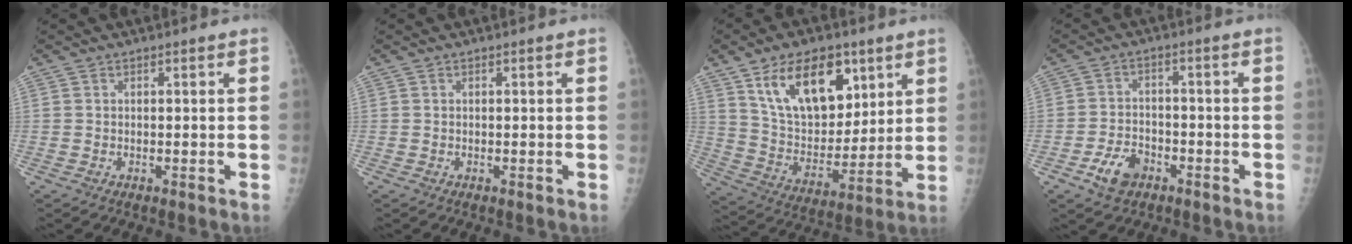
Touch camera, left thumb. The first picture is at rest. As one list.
[{"total": 0.0}, {"total": 18.3, "force": [9.4, 10.4, 11.8], "torque": [-0.145, -0.049, 0.175]}, {"total": 6.2, "force": [-3.4, 4.0, 3.3], "torque": [-0.054, 0.021, -0.059]}]